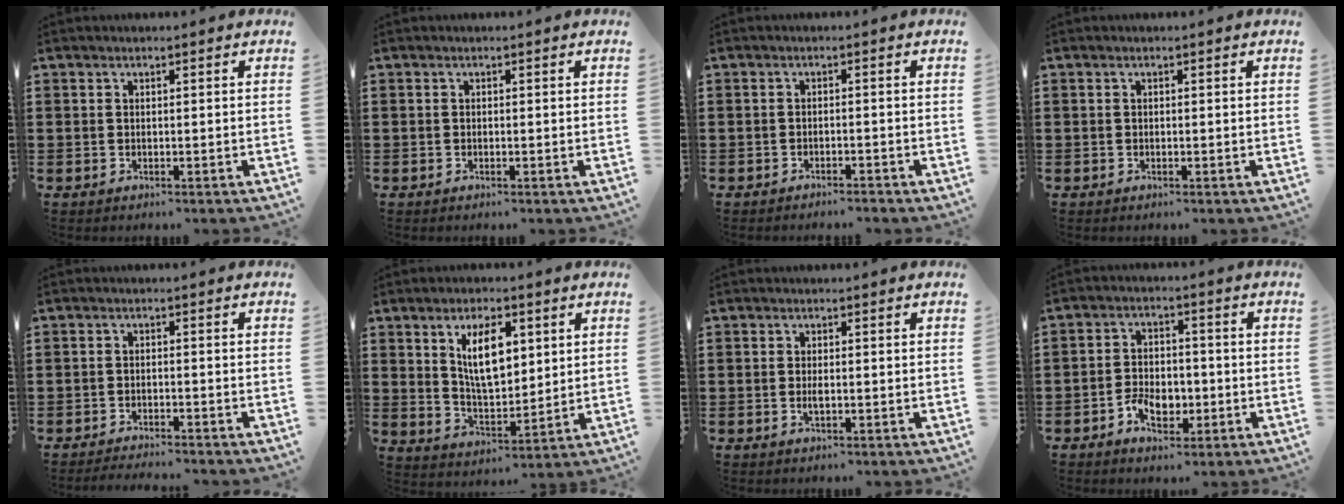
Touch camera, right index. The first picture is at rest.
{"total": 0.0}
{"total": 1.2, "force": [-1.2, 0.0, 0.1], "torque": [-0.007, 0.002, -0.025]}
{"total": 0.0}
{"total": 2.0, "force": [-2.0, -0.1, 0.1], "torque": [-0.006, 0.001, -0.042]}
{"total": 8.8, "force": [3.2, 4.0, 7.2], "torque": [-0.137, 0.006, 0.052]}
{"total": 1.5, "force": [-0.1, 0.3, 1.4], "torque": [-0.029, -0.004, -0.001]}
{"total": 5.2, "force": [-2.1, 3.2, 3.6], "torque": [-0.063, 0.000, -0.038]}